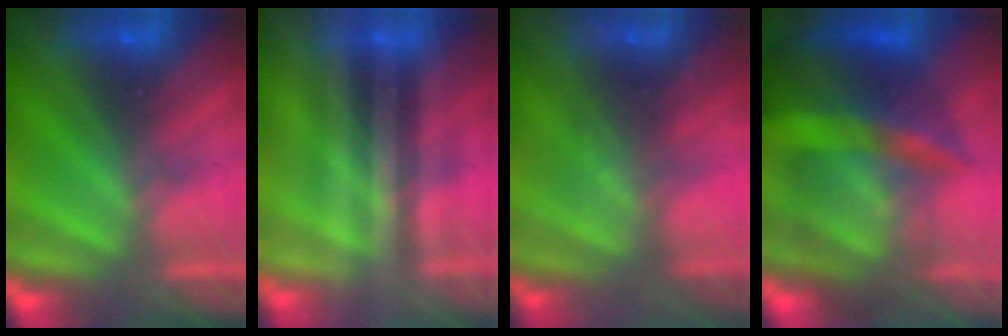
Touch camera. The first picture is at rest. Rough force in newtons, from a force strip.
{"total": 1.9}
{"total": 2.2}
{"total": 10.1}